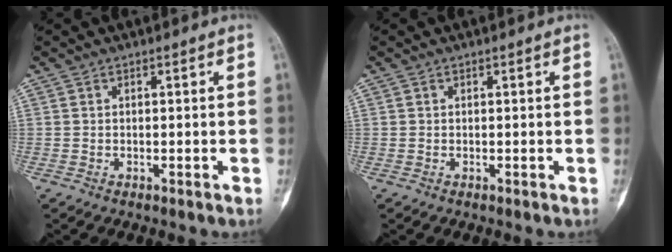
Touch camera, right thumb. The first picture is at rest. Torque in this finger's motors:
{"motor_torque": [0.10, 0.00, -0.15, 0.00, -0.06]}